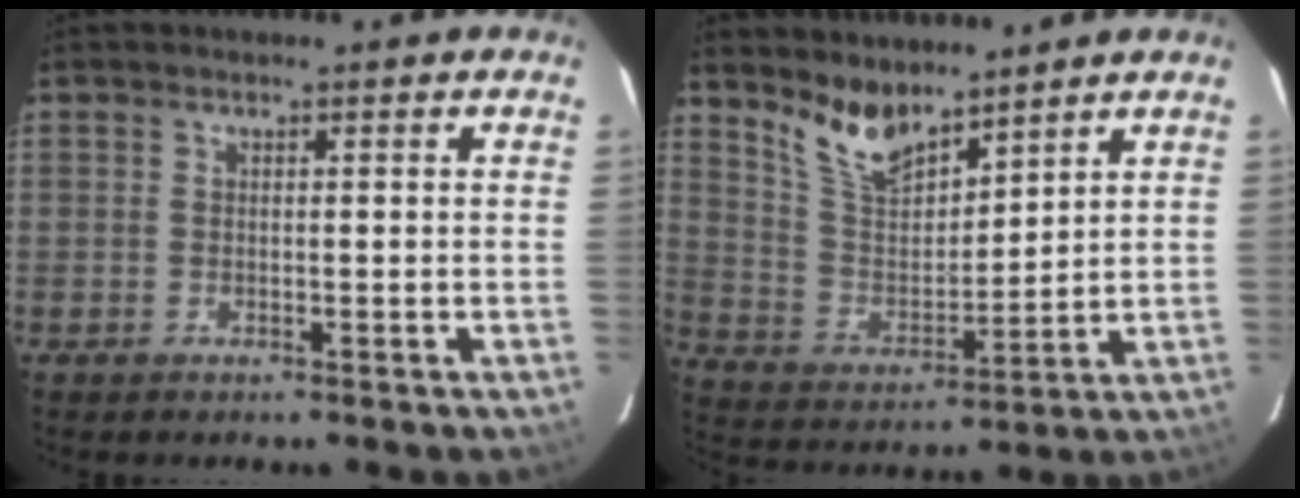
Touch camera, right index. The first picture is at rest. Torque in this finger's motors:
{"motor_torque": [0.26, 0.29, 0.16, 0.07]}